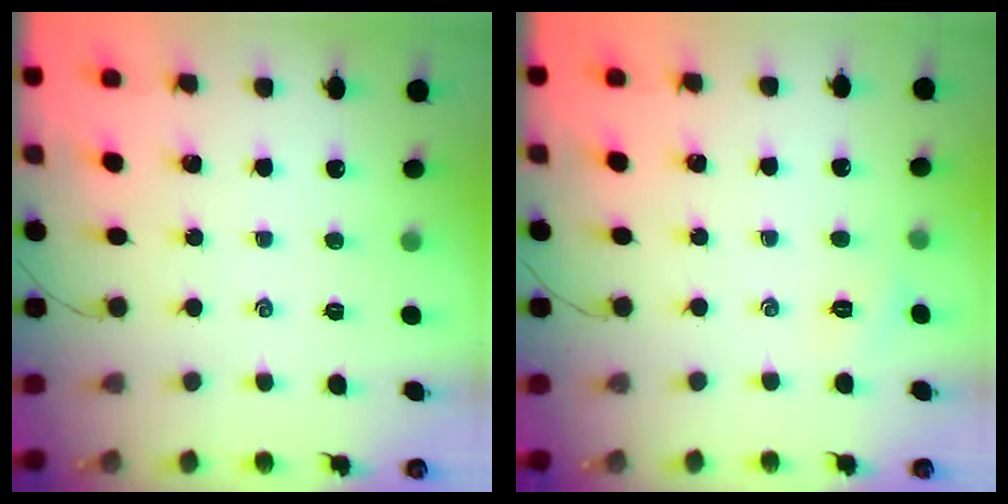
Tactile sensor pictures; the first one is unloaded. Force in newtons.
{"total": 2.5, "press": 2.4, "slide": 0.7}